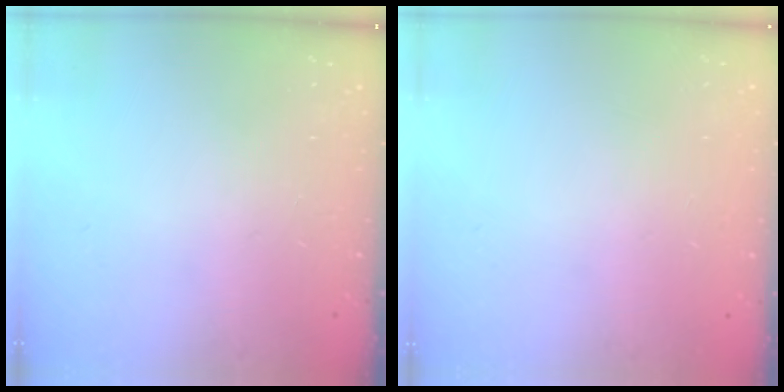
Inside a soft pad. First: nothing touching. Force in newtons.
{"total": 0.0}